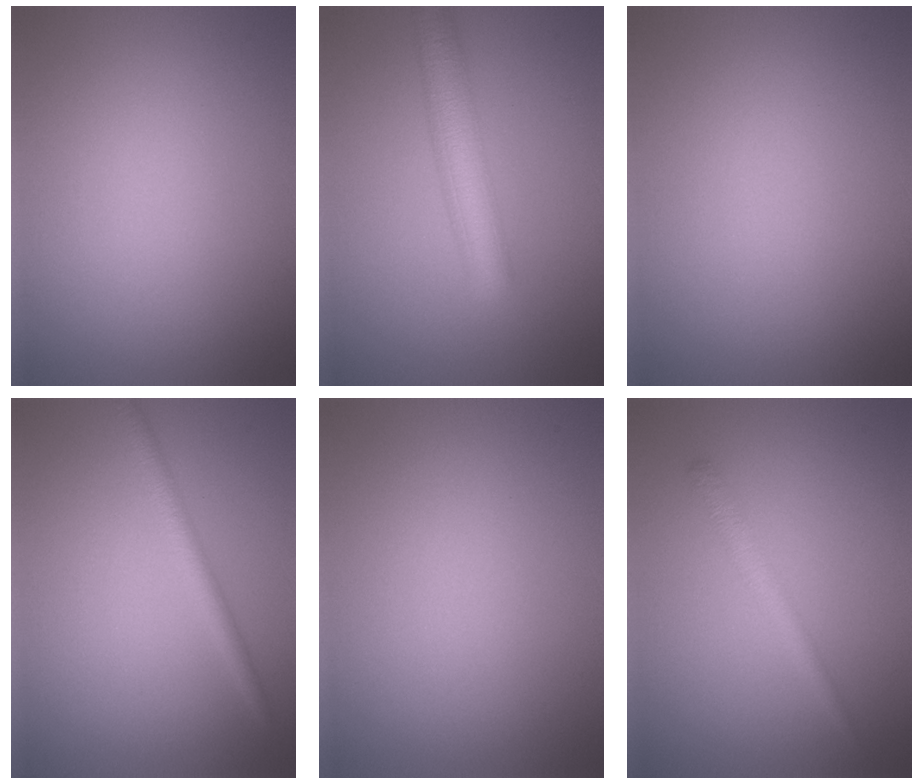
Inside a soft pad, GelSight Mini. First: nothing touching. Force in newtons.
{"total": 4.9, "press": 4.9, "slide": 0.3}
{"total": 0.0}
{"total": 2.0, "press": 2.0, "slide": 0.1}
{"total": 0.0}
{"total": 1.7, "press": 1.7, "slide": 0.1}